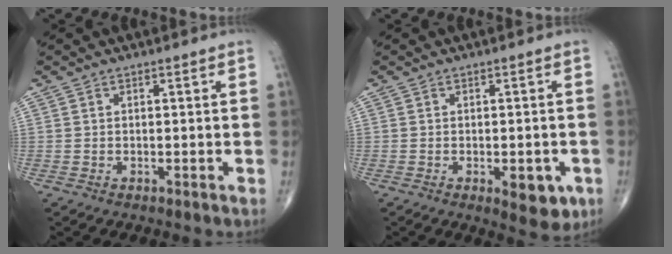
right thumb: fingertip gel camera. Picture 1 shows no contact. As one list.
[{"total": 5.9, "force": [-2.1, 2.7, 4.8], "torque": [-0.044, -0.003, -0.018]}]